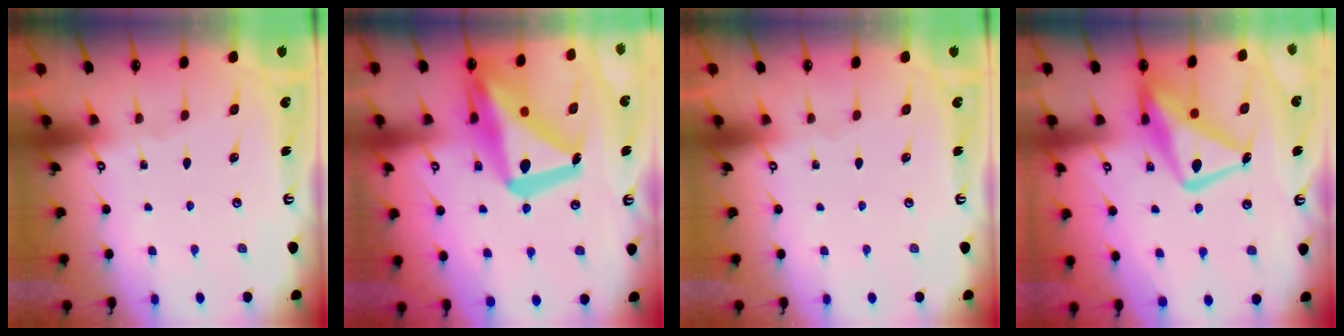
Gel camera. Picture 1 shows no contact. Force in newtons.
{"total": 24.0, "press": 23.9, "slide": 2.4}
{"total": 0.0}
{"total": 16.5, "press": 16.4, "slide": 1.4}